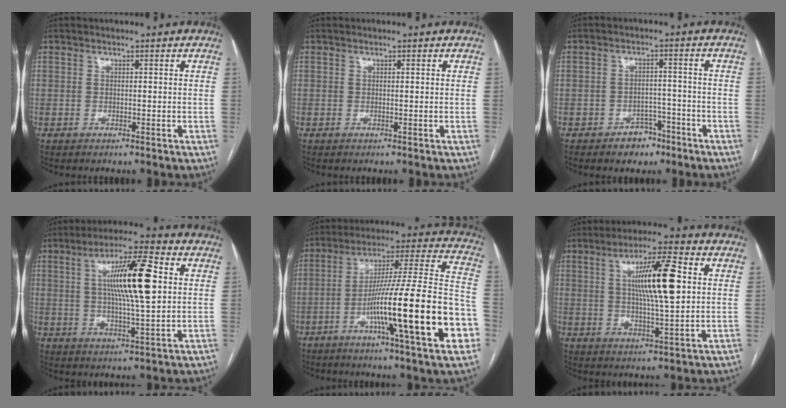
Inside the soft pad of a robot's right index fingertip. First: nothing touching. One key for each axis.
{"total": 0.0}
{"total": 4.4, "fx": -3.0, "fy": 2.9, "fz": 1.5, "tx": -0.015, "ty": 0.012, "tz": -0.039}
{"total": 13.3, "fx": 2.6, "fy": 1.4, "fz": 12.9, "tx": -0.224, "ty": 0.010, "tz": 0.041}
{"total": 25.3, "fx": -8.1, "fy": 0.7, "fz": 24.0, "tx": -0.323, "ty": -0.007, "tz": -0.135}
{"total": 11.8, "fx": 2.4, "fy": 1.3, "fz": 11.4, "tx": -0.196, "ty": 0.005, "tz": 0.039}